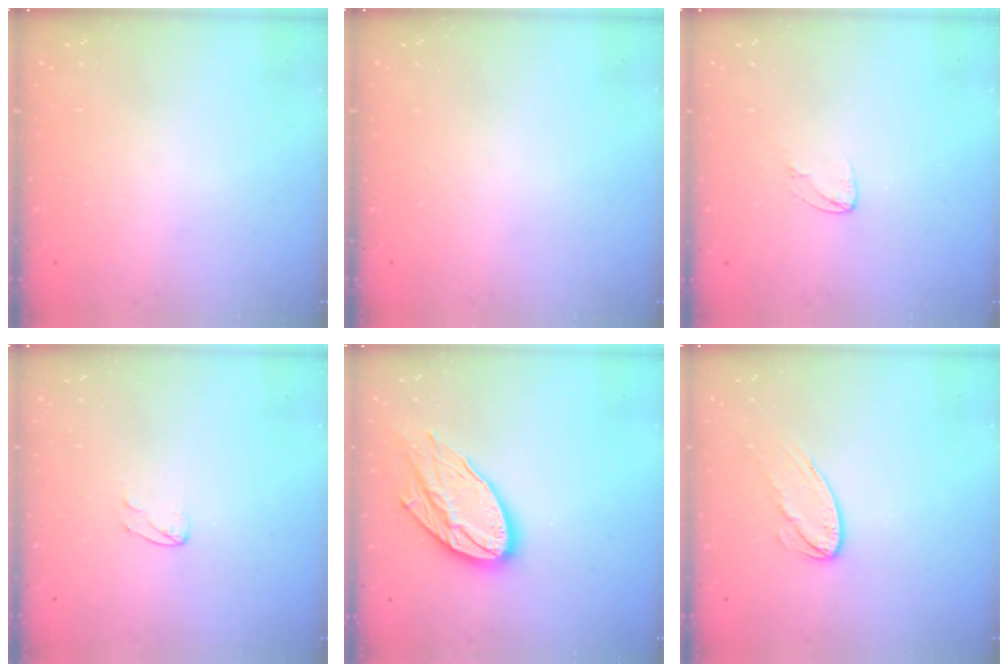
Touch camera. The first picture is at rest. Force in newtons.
{"total": 0.0}
{"total": 3.9, "press": 3.8, "slide": 0.2}
{"total": 3.2, "press": 3.2, "slide": 0.3}
{"total": 15.8, "press": 15.7, "slide": 1.2}
{"total": 8.4, "press": 8.4, "slide": 0.4}